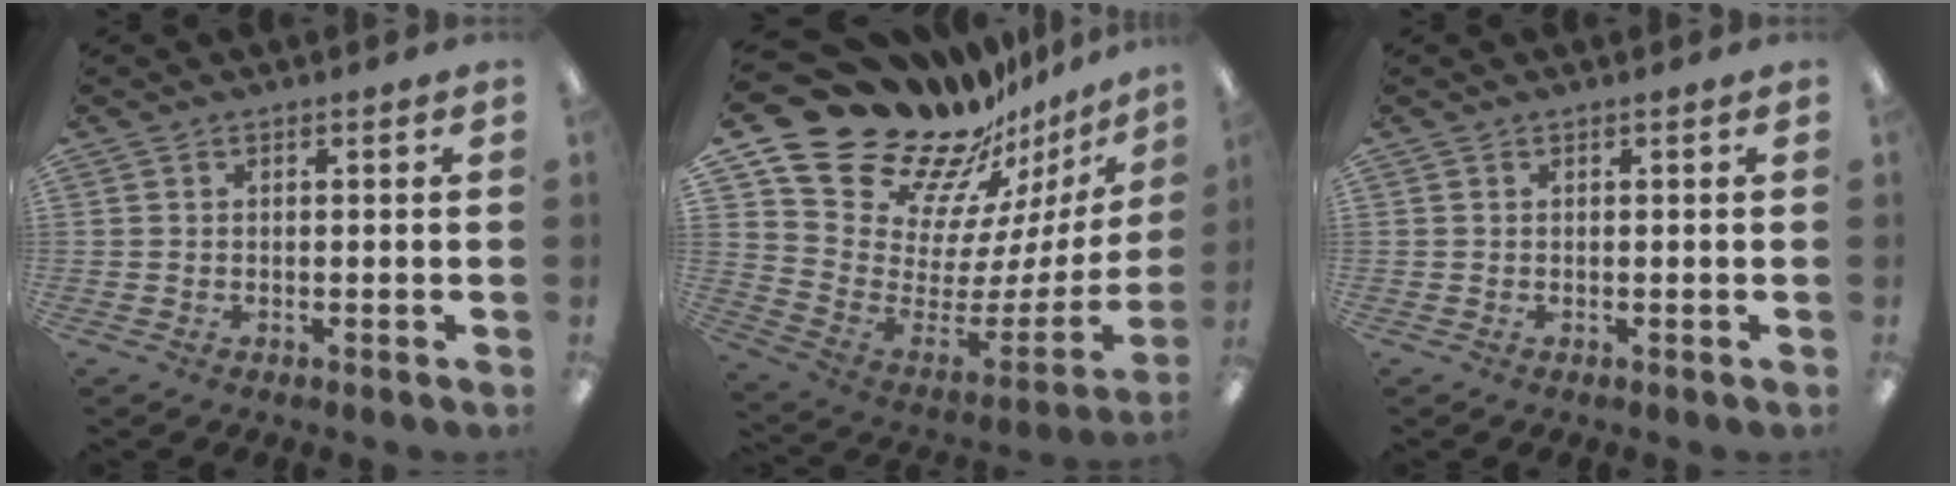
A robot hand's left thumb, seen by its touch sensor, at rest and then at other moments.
{"total": 25.2, "force": [21.0, 11.4, 7.8], "torque": [-0.112, -0.175, 0.397]}
{"total": 0.0}